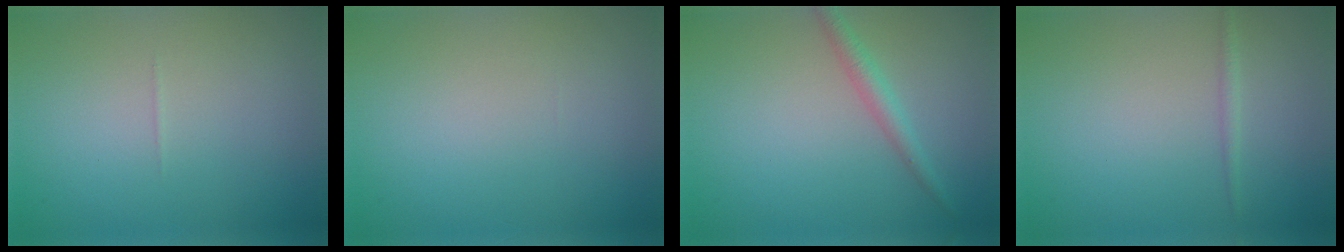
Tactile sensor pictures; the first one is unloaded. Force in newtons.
{"total": 0.0}
{"total": 1.9, "press": 1.9, "slide": 0.0}
{"total": 0.8, "press": 0.8, "slide": 0.1}